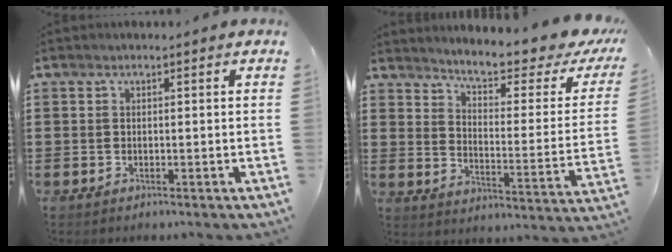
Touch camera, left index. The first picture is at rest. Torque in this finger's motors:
{"motor_torque": [2.14, 0.00, 0.52, 0.08]}